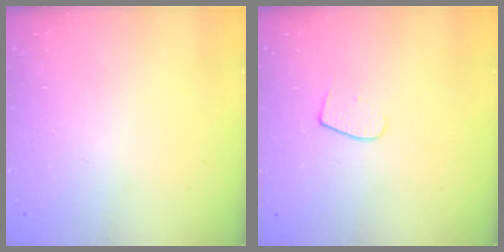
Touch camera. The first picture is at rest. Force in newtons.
{"total": 5.0, "press": 5.0, "slide": 0.4}